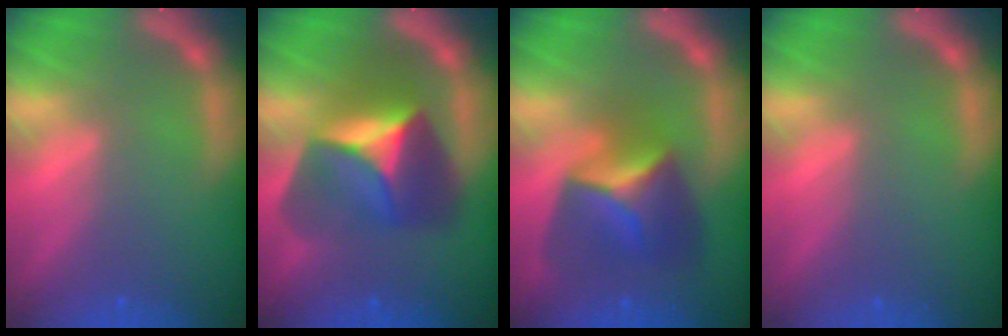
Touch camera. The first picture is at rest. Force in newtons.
{"total": 8.5}
{"total": 6.9}
{"total": 0.0}